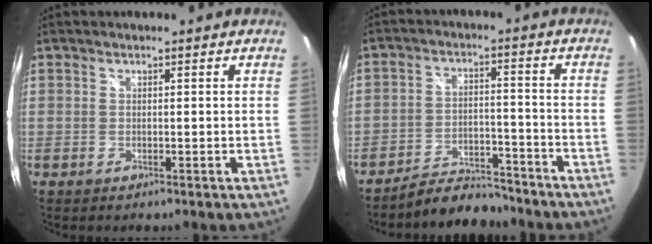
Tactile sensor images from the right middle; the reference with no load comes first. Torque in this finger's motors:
{"motor_torque": [0.76, -1.08, -0.05, 0.02]}